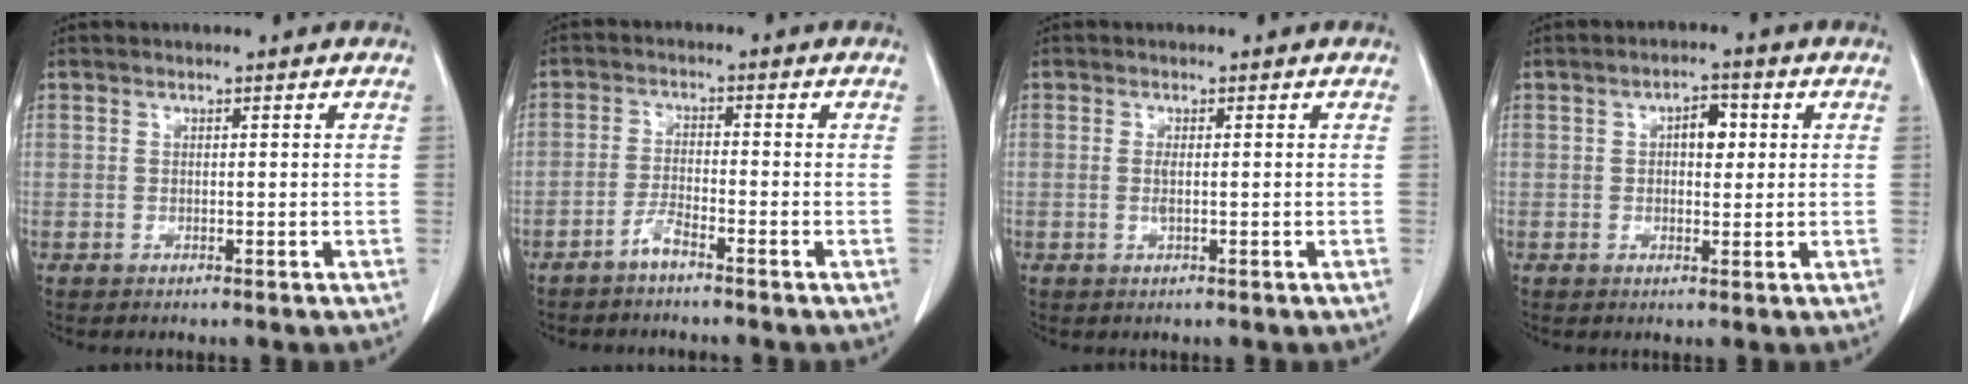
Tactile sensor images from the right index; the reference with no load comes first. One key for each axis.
{"total": 2.6, "fx": -2.2, "fy": 0.2, "fz": 1.4, "tx": -0.030, "ty": 0.001, "tz": -0.045}
{"total": 1.4, "fx": -0.1, "fy": 0.2, "fz": 1.3, "tx": -0.029, "ty": -0.003, "tz": 0.001}
{"total": 3.8, "fx": 0.9, "fy": 2.0, "fz": 3.1, "tx": -0.046, "ty": 0.011, "tz": 0.013}